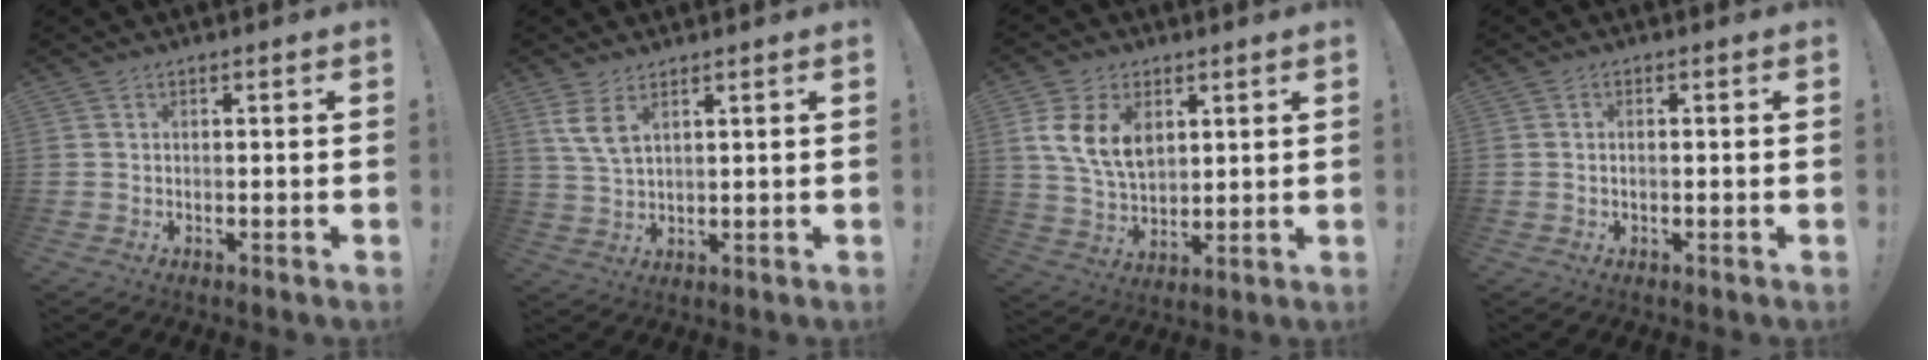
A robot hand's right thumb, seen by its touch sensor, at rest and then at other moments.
{"total": 5.7, "force": [3.1, 2.2, 4.2], "torque": [-0.076, -0.014, 0.060]}
{"total": 12.6, "force": [4.7, 8.6, 7.9], "torque": [-0.142, -0.014, 0.091]}
{"total": 0.9, "force": [-0.5, 0.5, 0.6], "torque": [-0.018, 0.006, -0.007]}